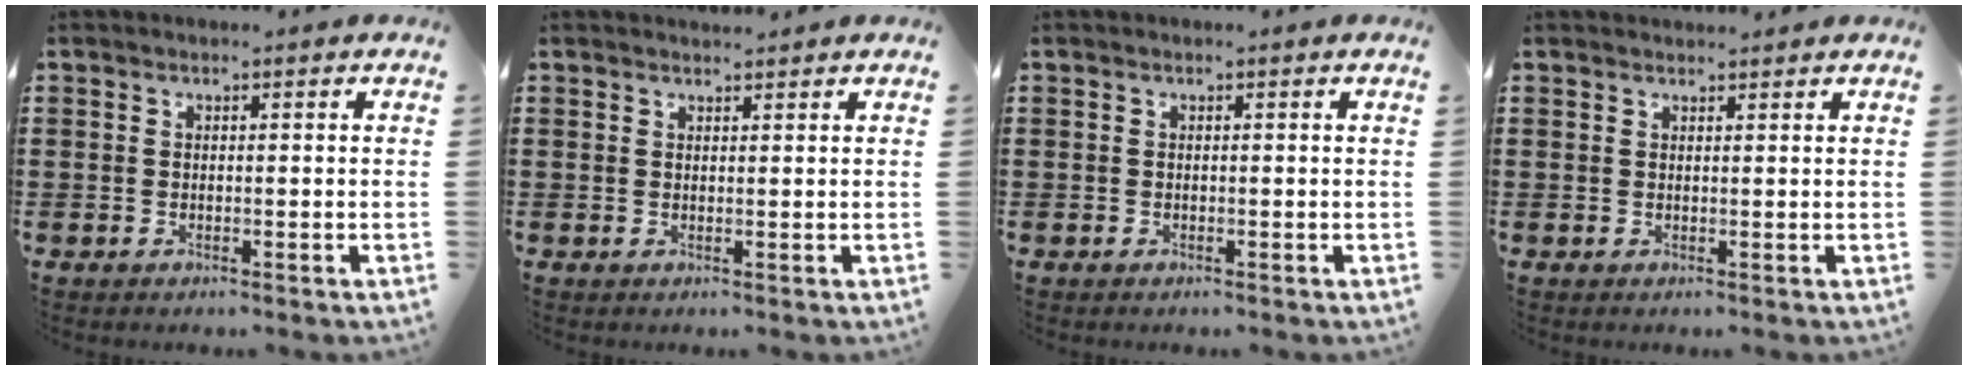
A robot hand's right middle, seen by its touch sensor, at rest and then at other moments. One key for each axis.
{"total": 1.1, "fx": 1.1, "fy": 0.2, "fz": -0.1, "tx": -0.002, "ty": -0.001, "tz": 0.021}
{"total": 0.0}
{"total": 1.0, "fx": 1.0, "fy": 0.0, "fz": 0.0, "tx": -0.003, "ty": -0.003, "tz": 0.021}